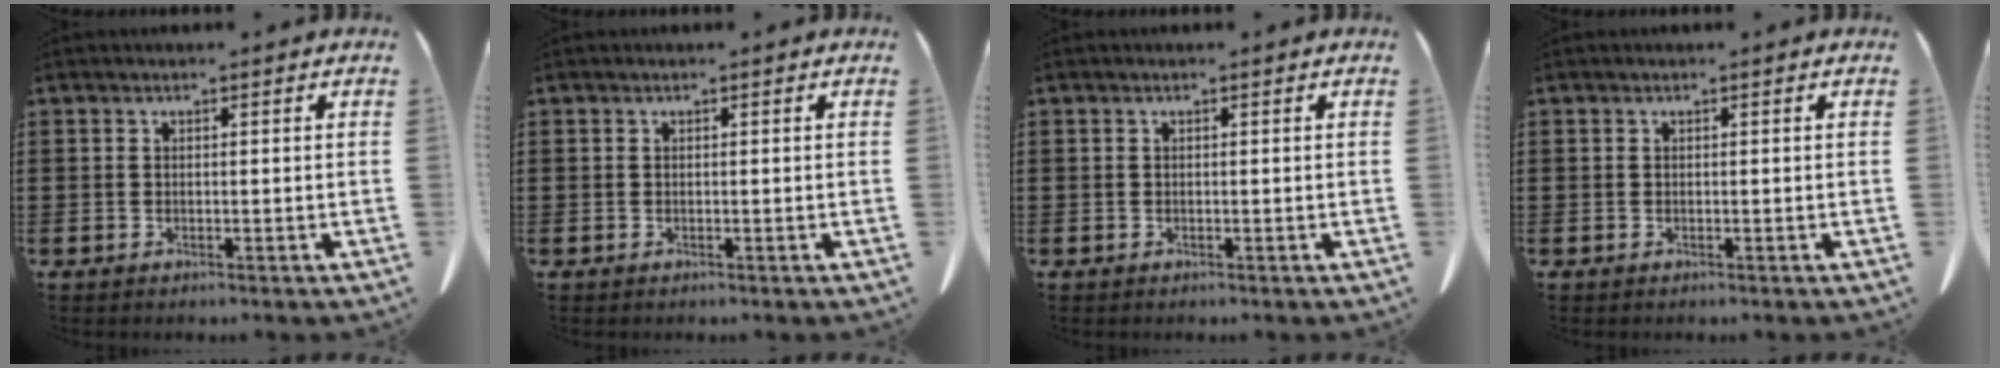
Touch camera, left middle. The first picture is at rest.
{"total": 0.0}
{"total": 0.0}
{"total": 0.0}